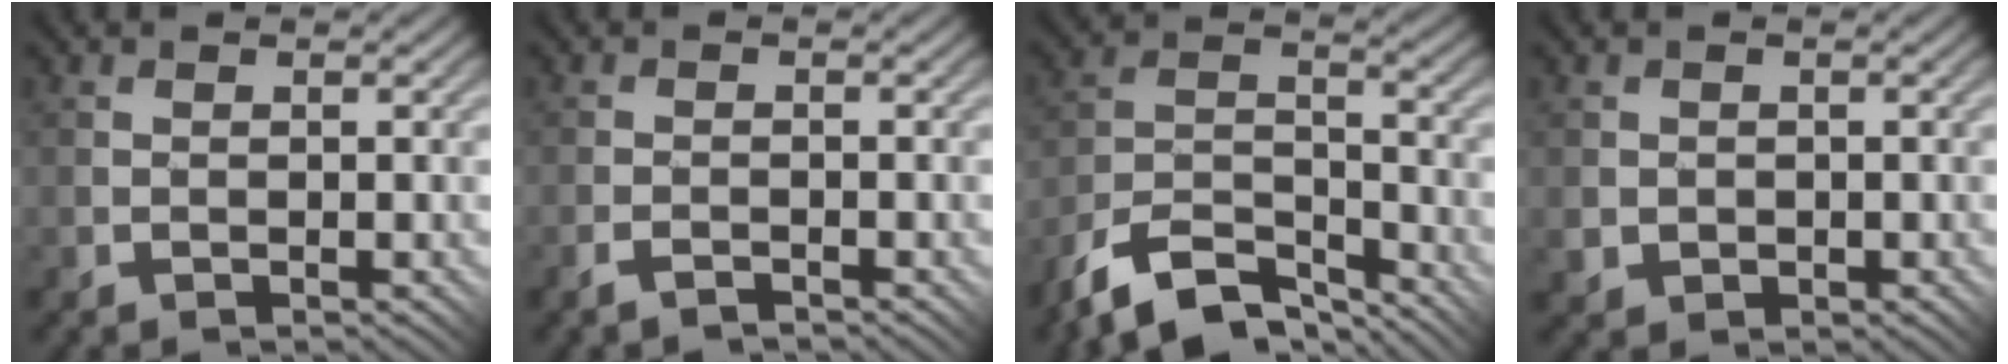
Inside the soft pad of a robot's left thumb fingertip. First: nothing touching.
{"total": 1.2, "force": [-1.1, 0.1, 0.6], "torque": [-0.012, 0.004, -0.022]}
{"total": 10.1, "force": [-8.3, 3.1, 4.8], "torque": [-0.082, 0.004, -0.161]}
{"total": 1.7, "force": [0.2, 1.7, 0.3], "torque": [-0.003, -0.005, 0.005]}